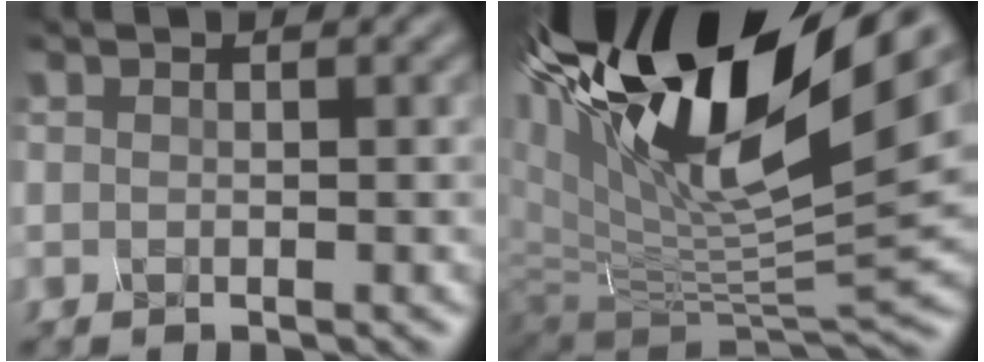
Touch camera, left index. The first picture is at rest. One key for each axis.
{"total": 15.0, "fx": 8.7, "fy": 4.2, "fz": 11.5, "tx": -0.227, "ty": 0.024, "tz": 0.166}